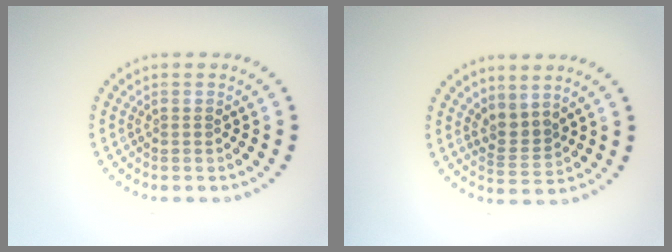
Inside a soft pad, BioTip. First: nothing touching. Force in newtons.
{"total": 2.3, "press": 1.5, "slide": 1.7}